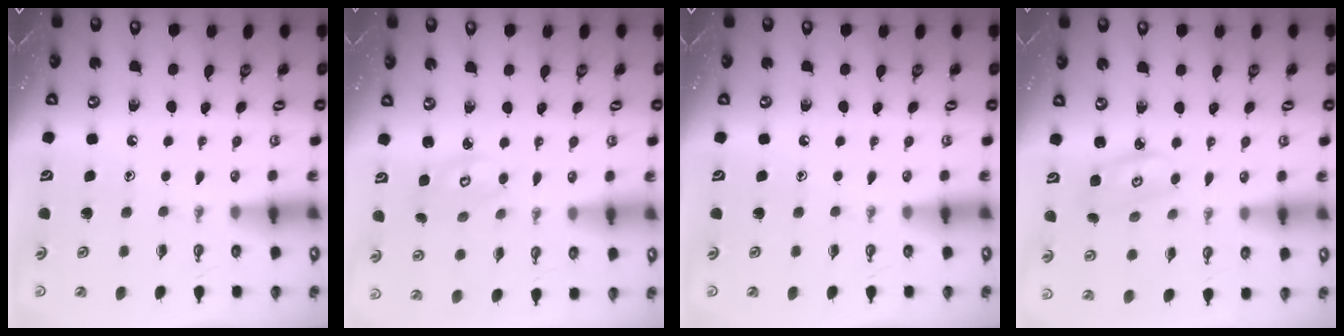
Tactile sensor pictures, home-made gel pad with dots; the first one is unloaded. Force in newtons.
{"total": 3.5, "press": 3.5, "slide": 0.4}
{"total": 0.0}
{"total": 2.9, "press": 2.9, "slide": 0.4}